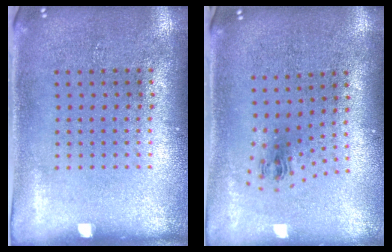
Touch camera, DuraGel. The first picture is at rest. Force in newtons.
{"total": 1.0, "press": 0.4, "slide": 0.9}